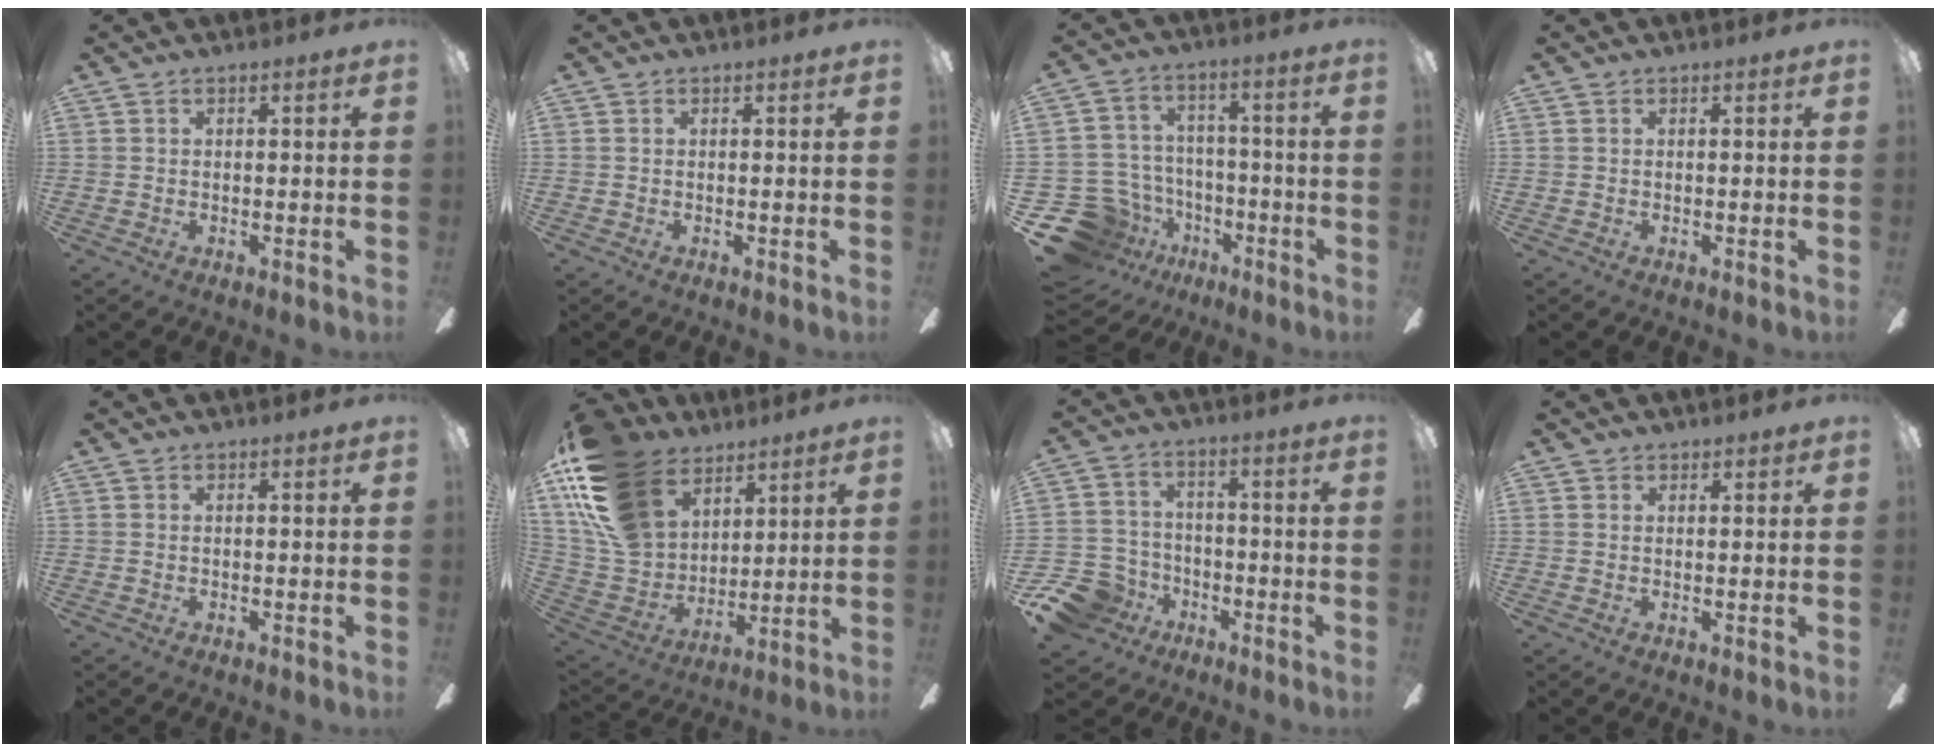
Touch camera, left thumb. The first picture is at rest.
{"total": 0.0}
{"total": 14.2, "force": [-7.7, 11.2, 4.1], "torque": [-0.123, 0.048, -0.117]}
{"total": 0.0}
{"total": 0.0}
{"total": 21.8, "force": [12.5, 13.9, 11.2], "torque": [-0.263, -0.048, 0.239]}
{"total": 11.3, "force": [-6.3, 8.7, 3.5], "torque": [-0.090, 0.048, -0.109]}
{"total": 1.1, "force": [0.9, 0.6, 0.0], "torque": [0.000, 0.001, 0.018]}